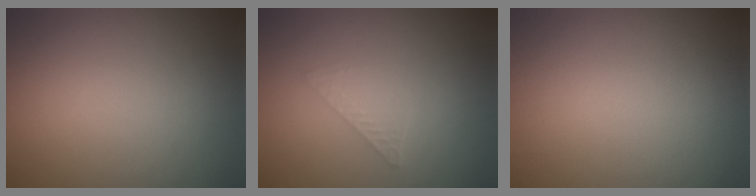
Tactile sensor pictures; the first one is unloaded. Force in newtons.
{"total": 1.4, "press": 1.4, "slide": 0.1}
{"total": 0.0}